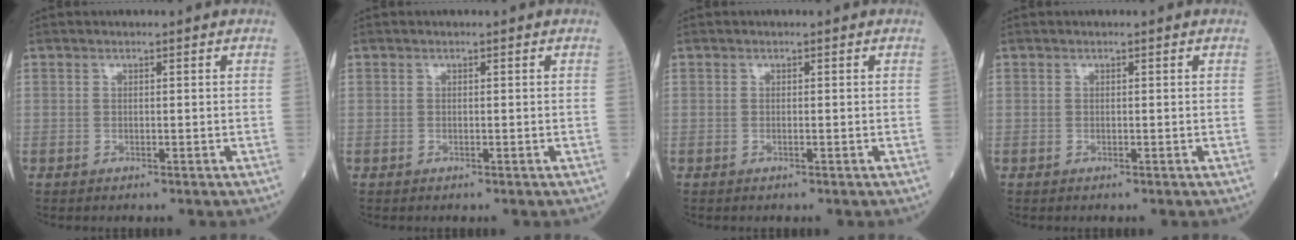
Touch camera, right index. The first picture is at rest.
{"total": 0.0}
{"total": 0.0}
{"total": 0.0}